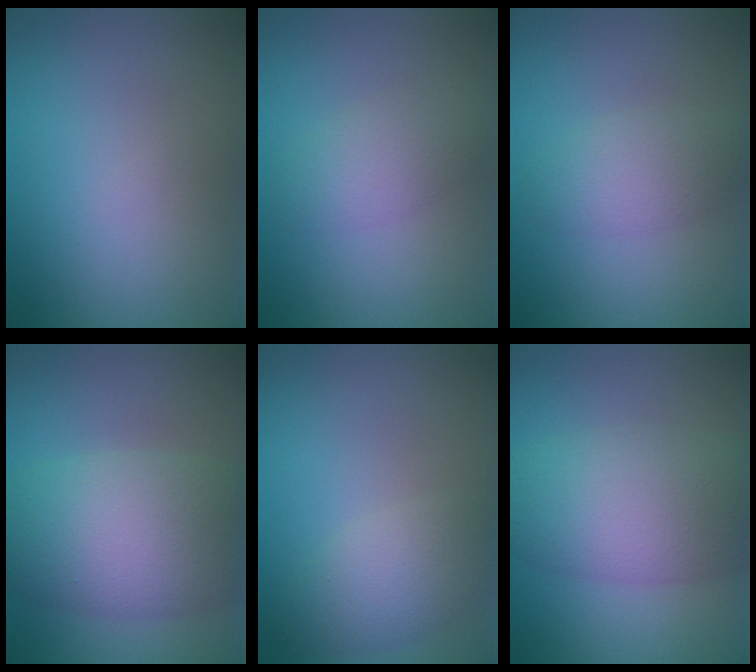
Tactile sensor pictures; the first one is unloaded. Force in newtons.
{"total": 2.7, "press": 2.7, "slide": 0.1}
{"total": 2.7, "press": 2.7, "slide": 0.1}
{"total": 8.1, "press": 8.1, "slide": 0.3}
{"total": 3.1, "press": 3.1, "slide": 0.1}
{"total": 7.3, "press": 7.3, "slide": 0.2}